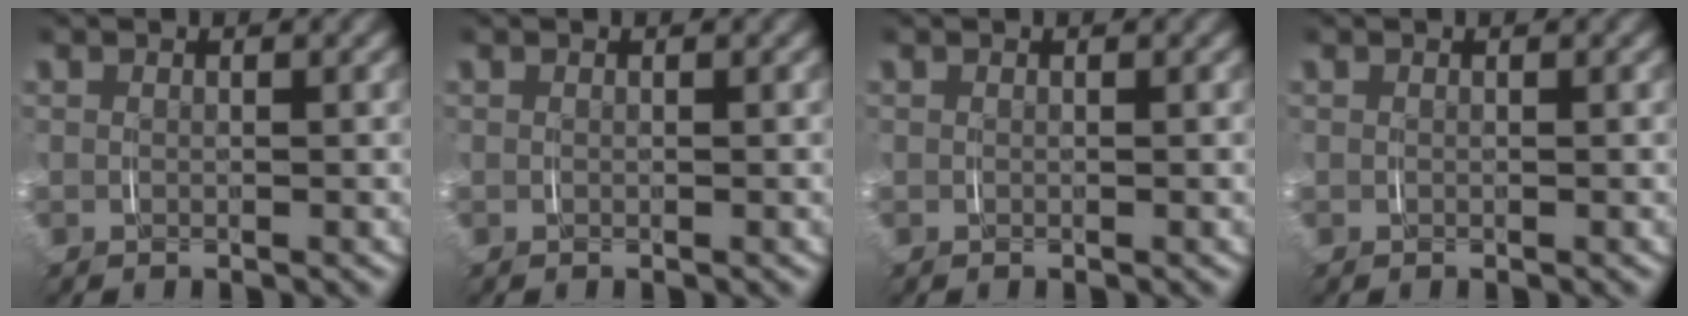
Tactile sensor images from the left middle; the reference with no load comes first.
{"total": 0.0}
{"total": 0.0}
{"total": 0.0}